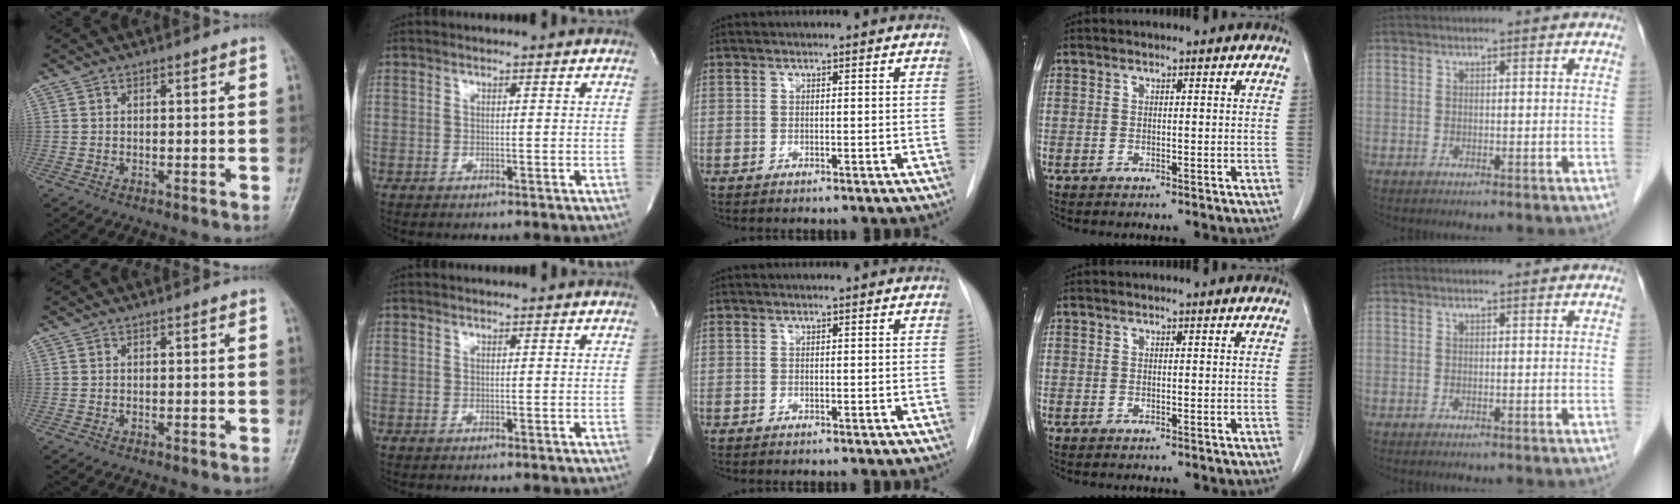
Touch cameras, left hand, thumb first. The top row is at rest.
{}